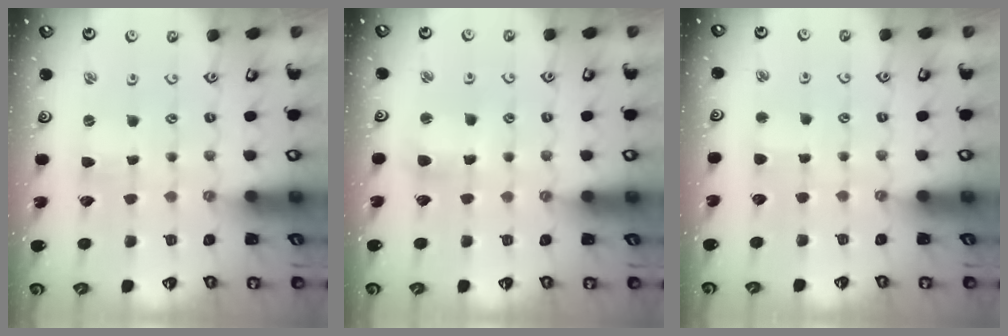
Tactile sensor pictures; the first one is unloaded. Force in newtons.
{"total": 4.7, "press": 4.7, "slide": 0.6}
{"total": 2.9, "press": 2.9, "slide": 0.3}